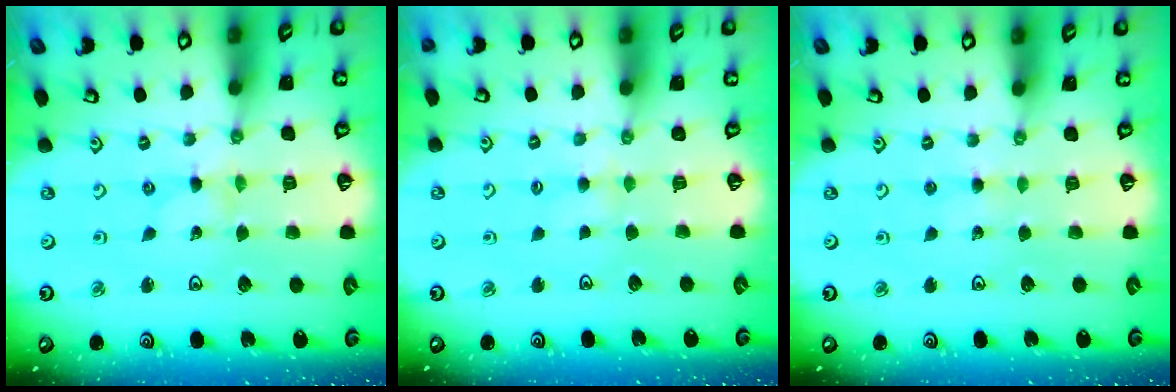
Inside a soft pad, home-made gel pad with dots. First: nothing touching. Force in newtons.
{"total": 2.8, "press": 2.7, "slide": 0.5}
{"total": 2.6, "press": 2.6, "slide": 0.3}